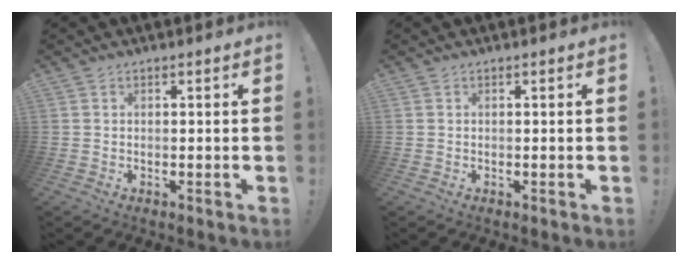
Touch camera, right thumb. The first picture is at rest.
{"total": 0.0}